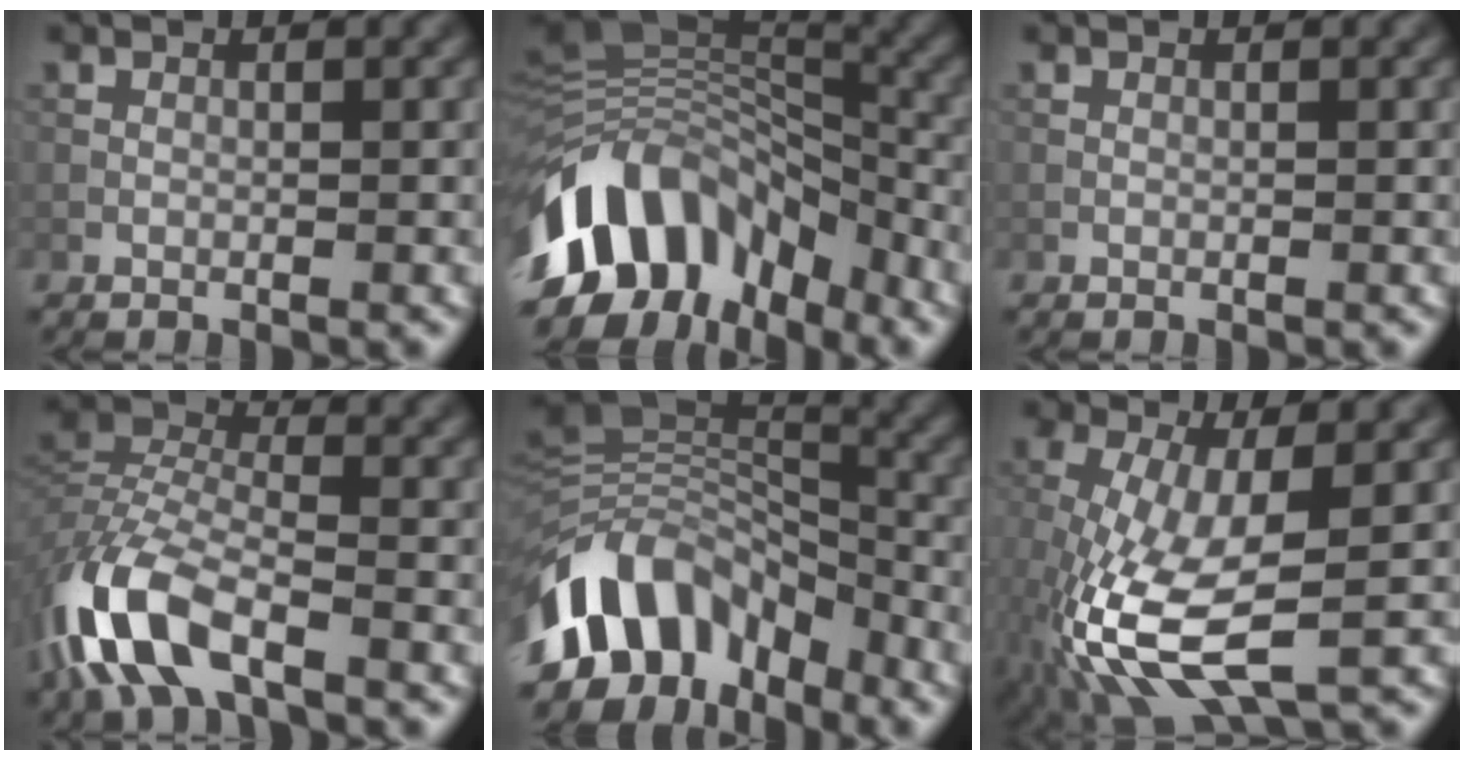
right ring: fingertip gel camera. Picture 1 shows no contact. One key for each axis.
{"total": 14.1, "fx": -6.1, "fy": 8.7, "fz": 9.2, "tx": -0.189, "ty": 0.020, "tz": -0.107}
{"total": 0.0}
{"total": 8.9, "fx": -5.0, "fy": 3.8, "fz": 6.2, "tx": -0.140, "ty": 0.001, "tz": -0.111}
{"total": 11.0, "fx": -5.4, "fy": 7.0, "fz": 6.5, "tx": -0.118, "ty": 0.024, "tz": -0.112}
{"total": 11.2, "fx": -3.2, "fy": 4.7, "fz": 9.7, "tx": -0.234, "ty": -0.016, "tz": -0.062}